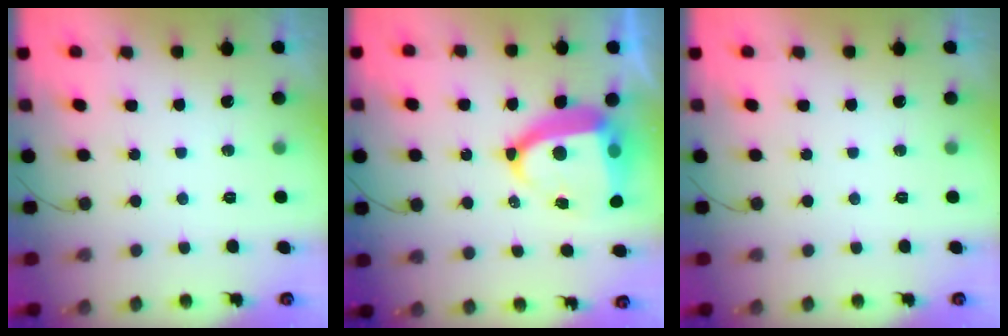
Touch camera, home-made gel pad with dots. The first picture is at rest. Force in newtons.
{"total": 14.5, "press": 14.4, "slide": 1.8}
{"total": 0.0}